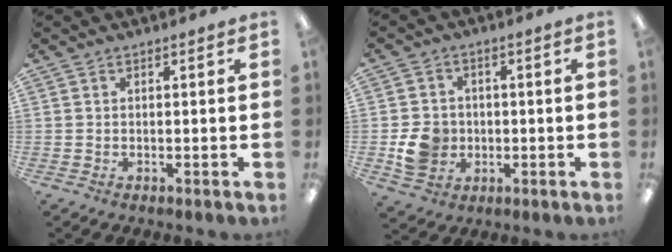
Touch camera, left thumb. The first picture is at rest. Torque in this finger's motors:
{"motor_torque": [-0.03, 0.04, 0.13, -0.13, 0.01]}